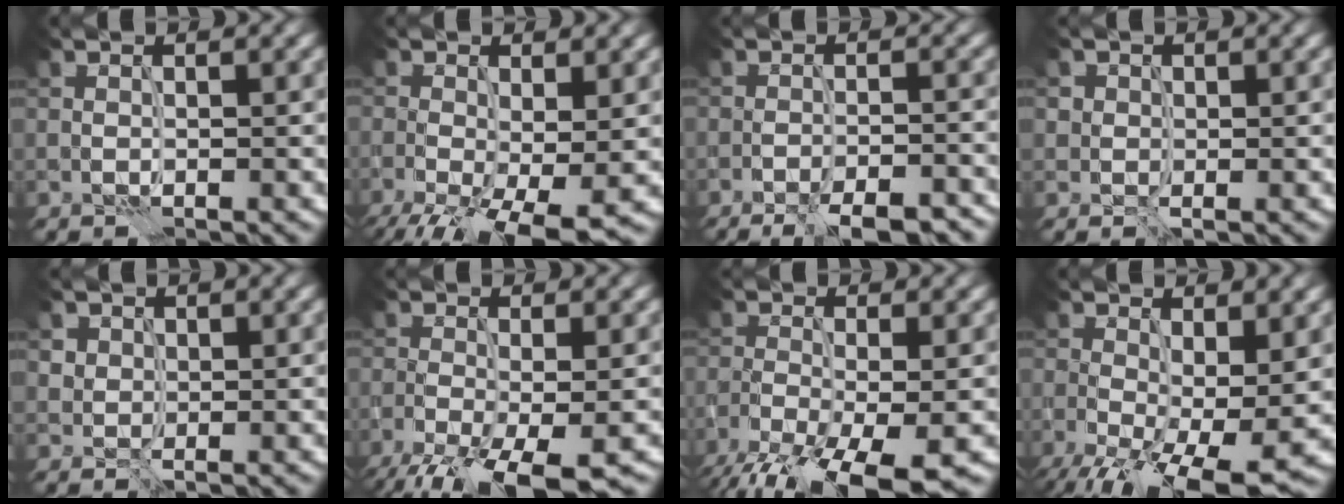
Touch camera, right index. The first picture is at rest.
{"total": 9.3, "force": [-3.7, 4.0, 7.5], "torque": [-0.139, -0.032, -0.053]}
{"total": 7.5, "force": [-6.0, 1.8, 4.1], "torque": [-0.044, 0.000, -0.074]}
{"total": 1.1, "force": [0.3, 1.0, 0.2], "torque": [0.001, -0.001, 0.003]}
{"total": 1.6, "force": [0.7, 1.4, 0.4], "torque": [-0.007, -0.003, 0.015]}
{"total": 8.4, "force": [-5.0, 2.8, 6.1], "torque": [-0.116, -0.035, -0.086]}
{"total": 9.5, "force": [-6.3, 3.0, 6.4], "torque": [-0.128, -0.039, -0.110]}
{"total": 11.1, "force": [-3.1, 5.2, 9.3], "torque": [-0.164, -0.033, -0.040]}